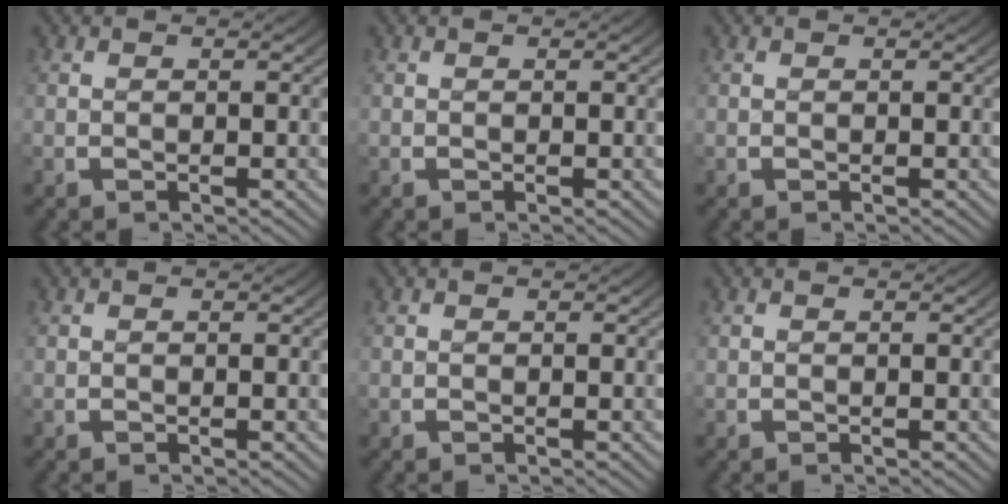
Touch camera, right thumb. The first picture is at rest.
{"total": 0.0}
{"total": 0.0}
{"total": 0.0}
{"total": 0.0}
{"total": 0.0}